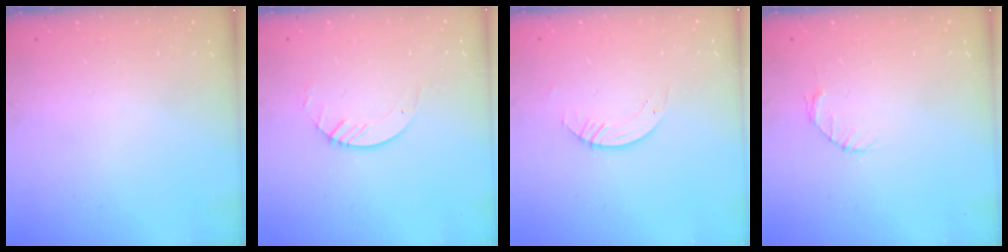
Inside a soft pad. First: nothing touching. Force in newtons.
{"total": 3.9, "press": 3.9, "slide": 0.4}
{"total": 3.1, "press": 3.1, "slide": 0.2}
{"total": 2.7, "press": 2.7, "slide": 0.4}